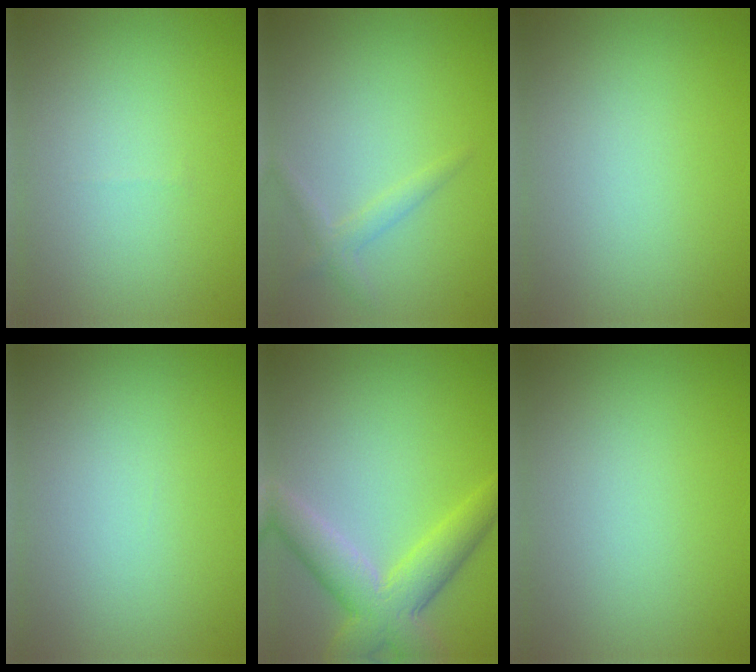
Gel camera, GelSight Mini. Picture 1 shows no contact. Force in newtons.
{"total": 1.6, "press": 1.6, "slide": 0.1}
{"total": 0.0}
{"total": 0.0}
{"total": 6.0, "press": 6.0, "slide": 0.3}
{"total": 0.0}